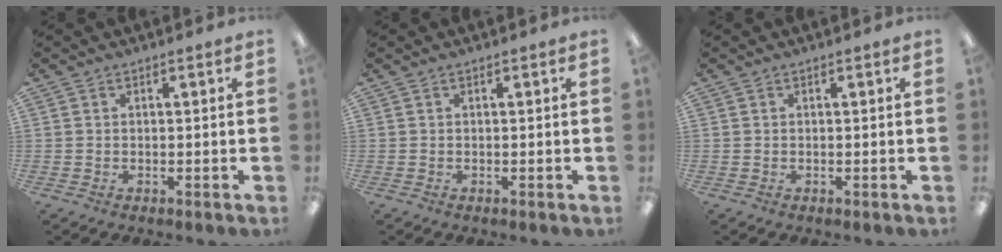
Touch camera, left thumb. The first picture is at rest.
{"total": 0.0}
{"total": 0.0}